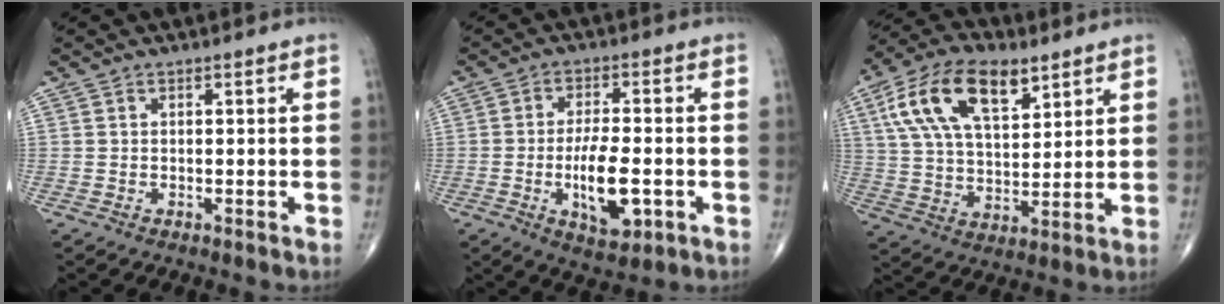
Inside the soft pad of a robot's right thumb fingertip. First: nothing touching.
{"total": 10.2, "force": [-2.5, 4.0, 9.0], "torque": [-0.148, 0.003, -0.037]}
{"total": 17.4, "force": [8.2, 8.7, 12.7], "torque": [-0.217, -0.012, 0.149]}